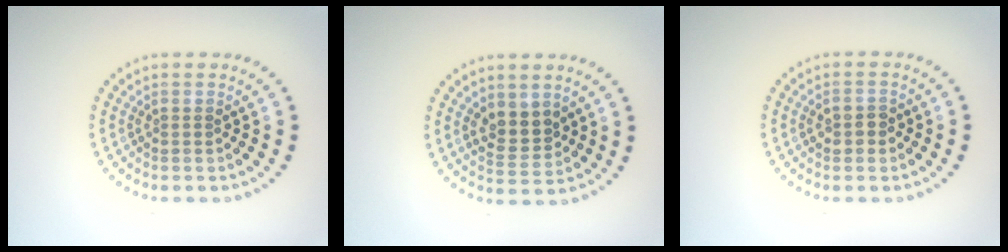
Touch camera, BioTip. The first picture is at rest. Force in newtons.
{"total": 2.8, "press": 2.6, "slide": 1.1}
{"total": 1.8, "press": 1.8, "slide": 0.1}